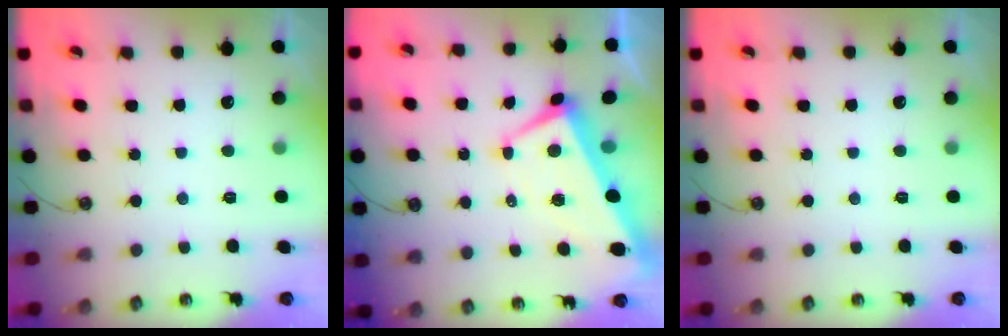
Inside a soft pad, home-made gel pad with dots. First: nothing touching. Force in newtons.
{"total": 2.2, "press": 1.9, "slide": 1.1}
{"total": 0.0}